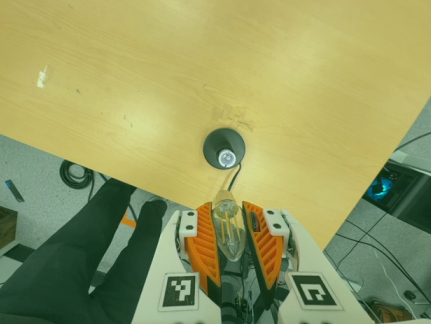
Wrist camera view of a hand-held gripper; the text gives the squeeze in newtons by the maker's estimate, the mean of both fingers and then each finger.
{"total": 13.5, "left": 14.2, "right": 12.8}